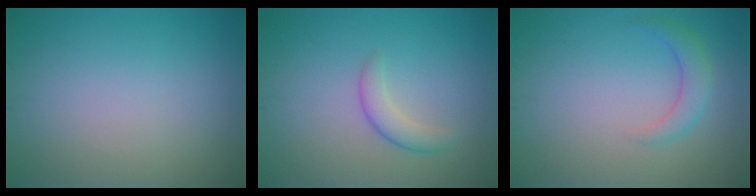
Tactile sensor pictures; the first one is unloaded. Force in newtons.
{"total": 1.9, "press": 1.9, "slide": 0.0}
{"total": 2.0, "press": 2.0, "slide": 0.1}